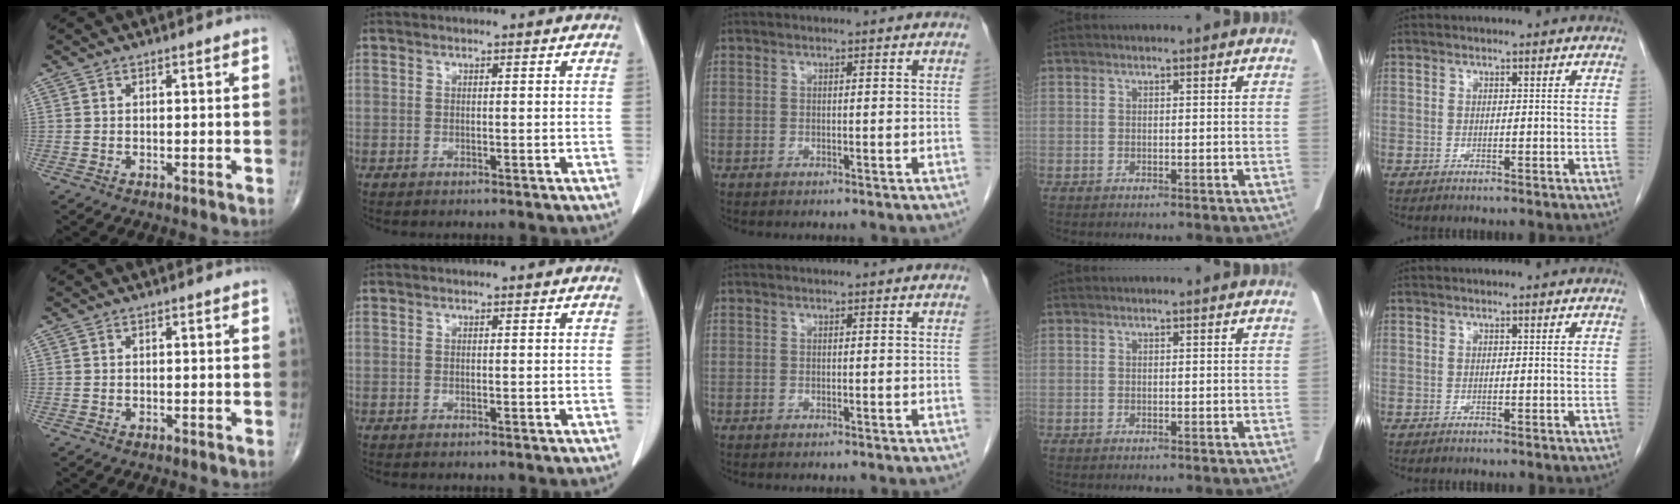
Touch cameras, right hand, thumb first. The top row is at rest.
{}